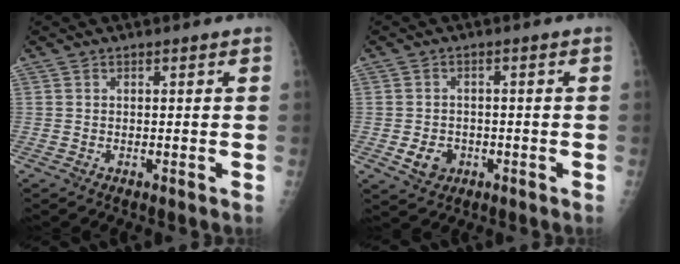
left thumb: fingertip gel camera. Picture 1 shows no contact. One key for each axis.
{"total": 4.5, "fx": -1.5, "fy": 3.7, "fz": 2.2, "tx": -0.024, "ty": 0.007, "tz": -0.017}